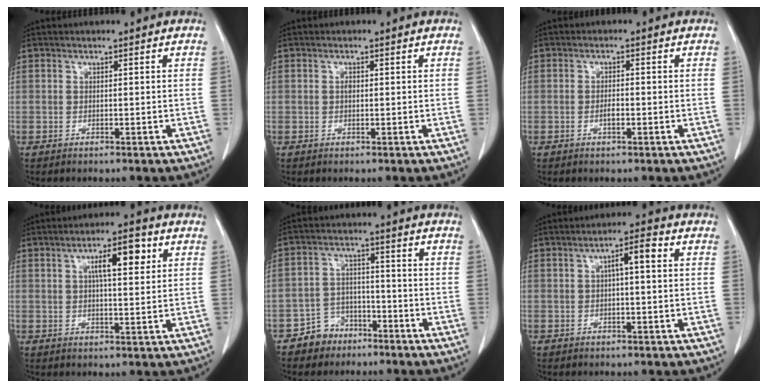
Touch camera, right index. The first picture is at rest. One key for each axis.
{"total": 0.6, "fx": 0.0, "fy": 0.4, "fz": 0.5, "tx": -0.012, "ty": 0.001, "tz": -0.002}
{"total": 1.6, "fx": -0.6, "fy": 0.5, "fz": 1.4, "tx": -0.027, "ty": 0.002, "tz": -0.012}
{"total": 6.6, "fx": 2.4, "fy": 1.5, "fz": 5.9, "tx": -0.097, "ty": 0.010, "tz": 0.037}
{"total": 5.7, "fx": -3.9, "fy": 4.1, "fz": 0.3, "tx": 0.005, "ty": 0.013, "tz": -0.066}
{"total": 3.9, "fx": 0.8, "fy": 0.5, "fz": 3.8, "tx": -0.062, "ty": 0.011, "tz": 0.009}